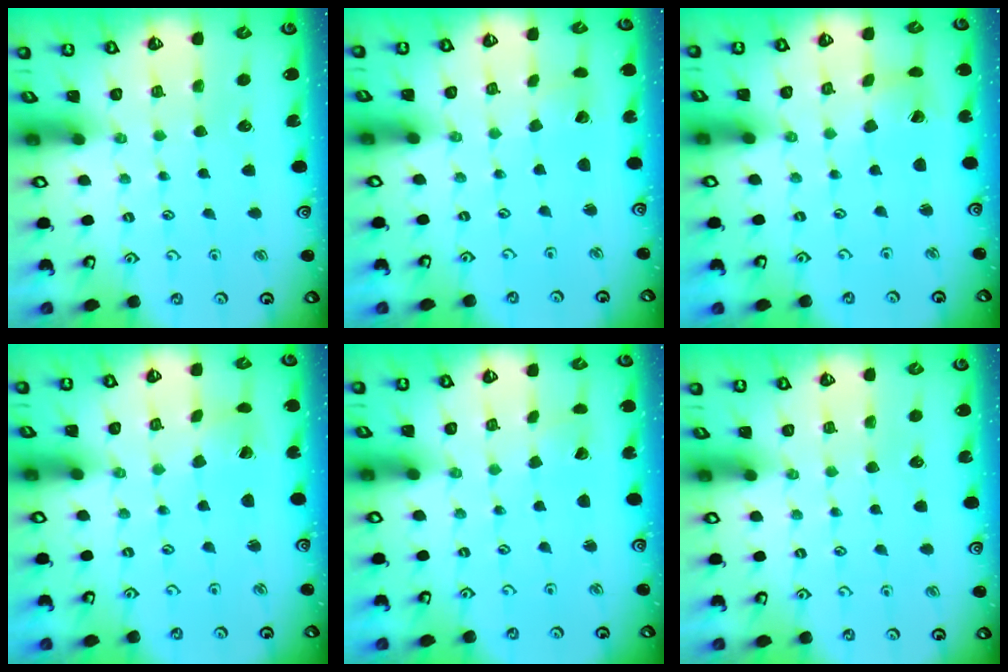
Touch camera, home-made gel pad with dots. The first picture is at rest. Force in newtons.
{"total": 2.3, "press": 2.3, "slide": 0.1}
{"total": 1.6, "press": 1.6, "slide": 0.3}
{"total": 1.1, "press": 1.1, "slide": 0.1}
{"total": 1.0, "press": 1.0, "slide": 0.1}
{"total": 0.0}